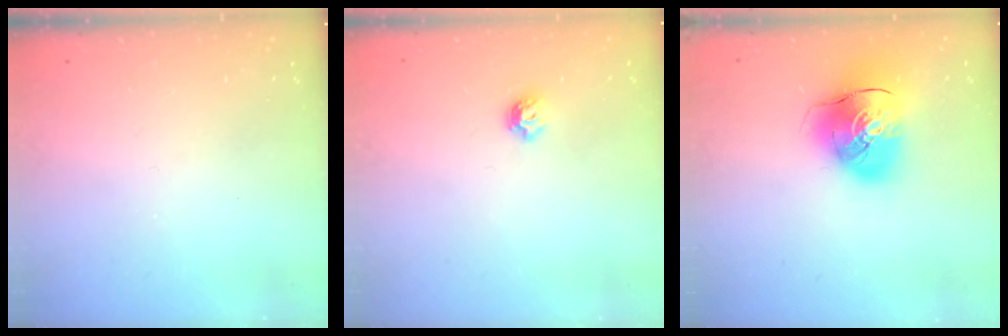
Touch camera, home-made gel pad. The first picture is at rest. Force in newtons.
{"total": 5.5, "press": 5.5, "slide": 0.8}
{"total": 13.9, "press": 13.7, "slide": 2.4}